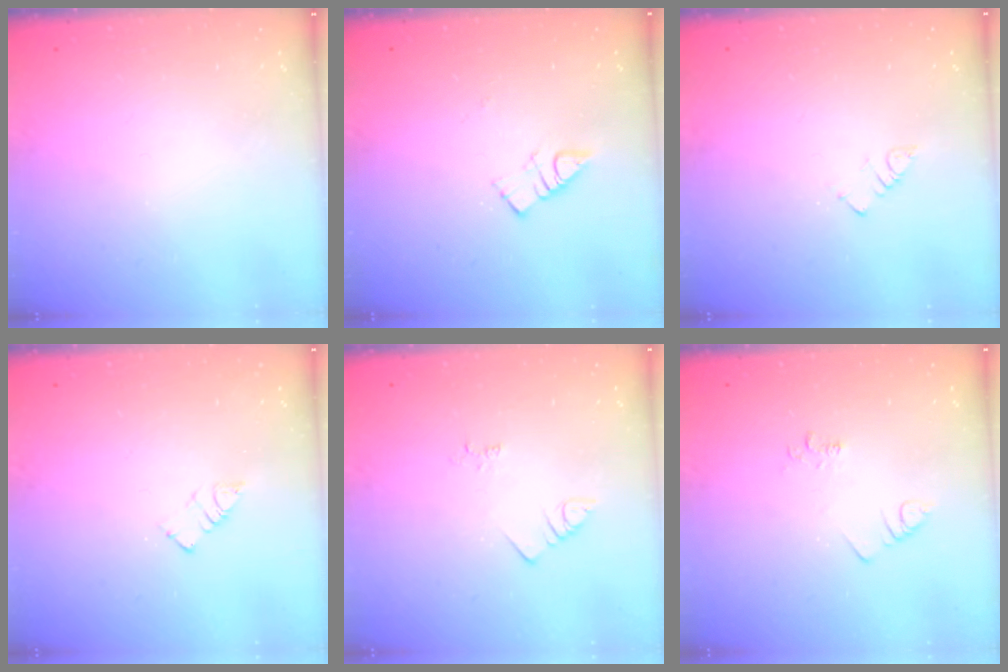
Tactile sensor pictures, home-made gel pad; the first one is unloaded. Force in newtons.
{"total": 3.9, "press": 3.9, "slide": 0.5}
{"total": 2.3, "press": 2.3, "slide": 0.4}
{"total": 3.4, "press": 3.4, "slide": 0.2}
{"total": 2.5, "press": 2.5, "slide": 0.5}
{"total": 3.3, "press": 3.3, "slide": 0.4}